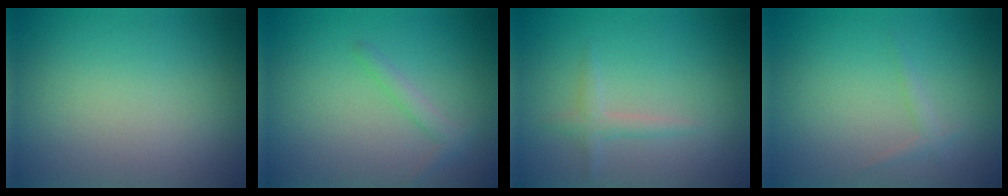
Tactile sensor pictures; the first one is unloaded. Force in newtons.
{"total": 1.3, "press": 1.3, "slide": 0.1}
{"total": 1.3, "press": 1.3, "slide": 0.1}
{"total": 0.9, "press": 0.9, "slide": 0.1}